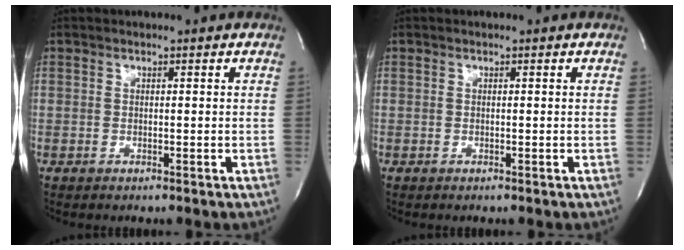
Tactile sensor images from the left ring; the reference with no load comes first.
{"total": 0.0}